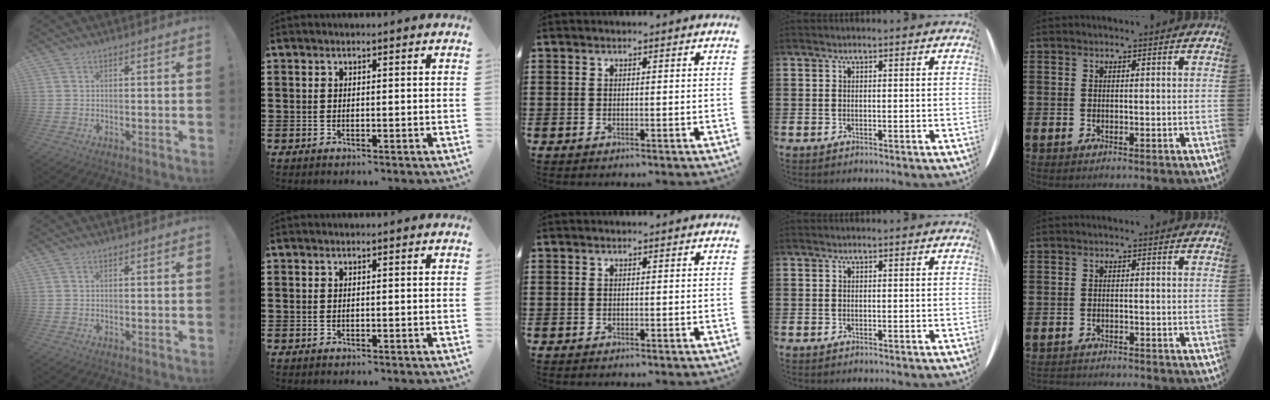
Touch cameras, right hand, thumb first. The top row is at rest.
{"little": {"total": 1.2, "force": [-1.2, 0.0, -0.1], "torque": [-0.001, 0.002, -0.025]}}